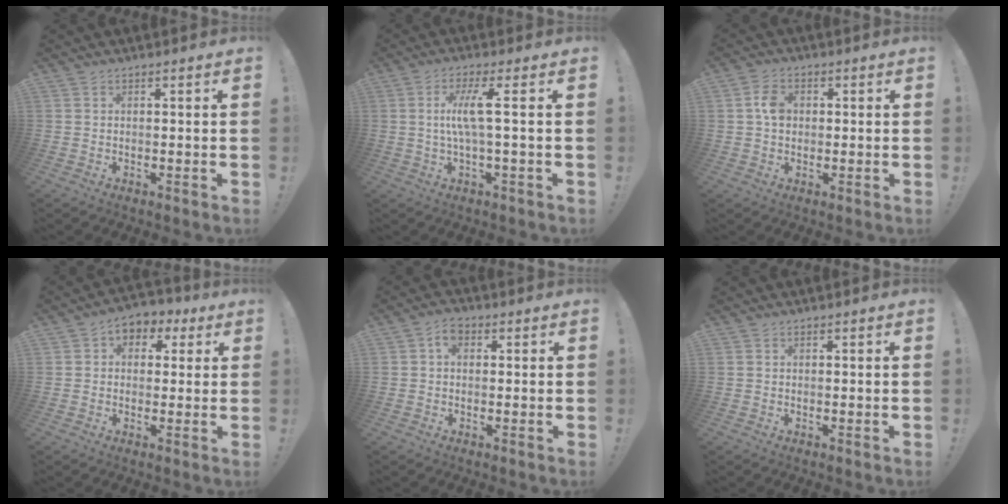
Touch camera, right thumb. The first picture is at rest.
{"total": 8.1, "force": [1.1, 0.5, 8.0], "torque": [-0.159, 0.002, 0.011]}
{"total": 5.6, "force": [0.4, 4.2, 3.7], "torque": [-0.052, 0.008, 0.007]}
{"total": 5.1, "force": [0.3, 4.5, 2.5], "torque": [-0.020, 0.001, 0.005]}
{"total": 4.1, "force": [1.0, 2.7, 2.9], "torque": [-0.048, 0.005, 0.017]}
{"total": 0.0}